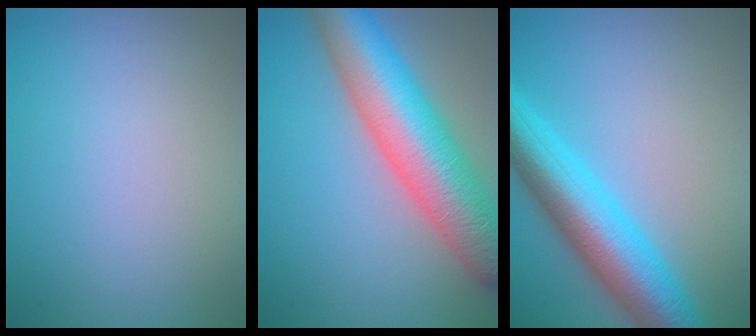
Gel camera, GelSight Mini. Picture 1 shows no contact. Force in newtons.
{"total": 11.7, "press": 11.7, "slide": 0.5}
{"total": 8.3, "press": 8.3, "slide": 0.2}